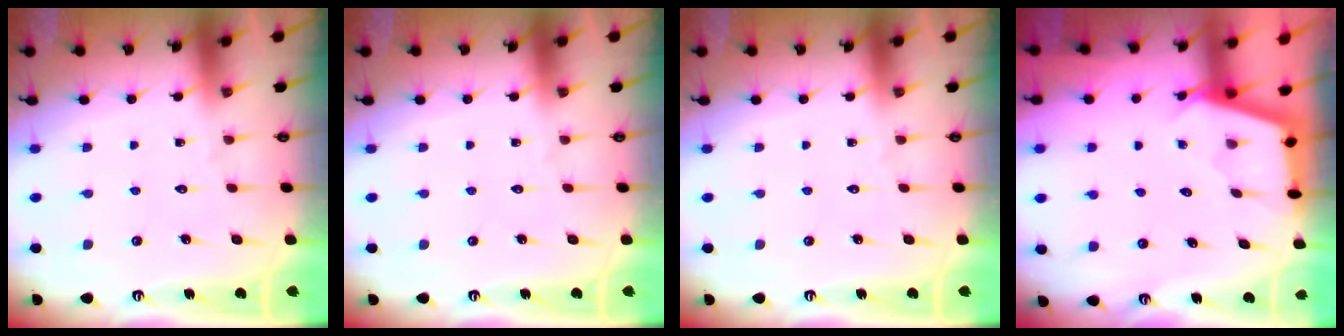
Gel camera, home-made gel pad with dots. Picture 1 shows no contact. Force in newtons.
{"total": 0.0}
{"total": 0.0}
{"total": 2.4, "press": 2.4, "slide": 0.2}